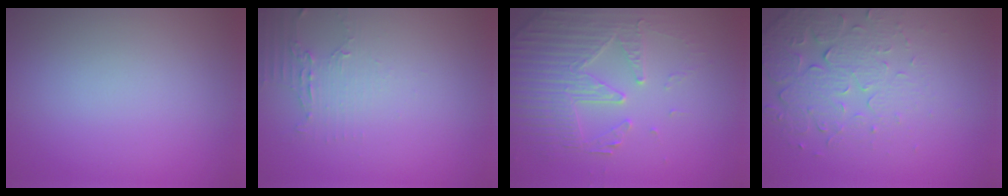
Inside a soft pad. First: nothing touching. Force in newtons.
{"total": 2.2, "press": 1.5, "slide": 1.5}
{"total": 4.4, "press": 4.2, "slide": 1.3}
{"total": 4.9, "press": 3.4, "slide": 3.6}